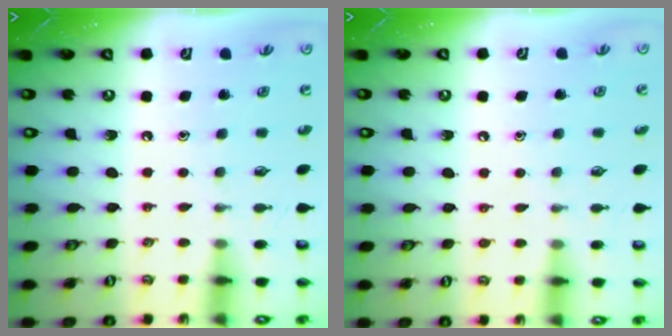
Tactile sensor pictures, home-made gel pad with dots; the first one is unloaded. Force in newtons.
{"total": 2.3, "press": 2.3, "slide": 0.3}